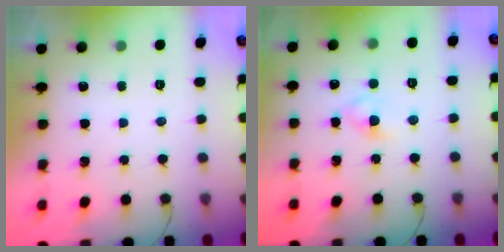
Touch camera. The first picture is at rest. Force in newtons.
{"total": 2.8, "press": 2.7, "slide": 0.9}